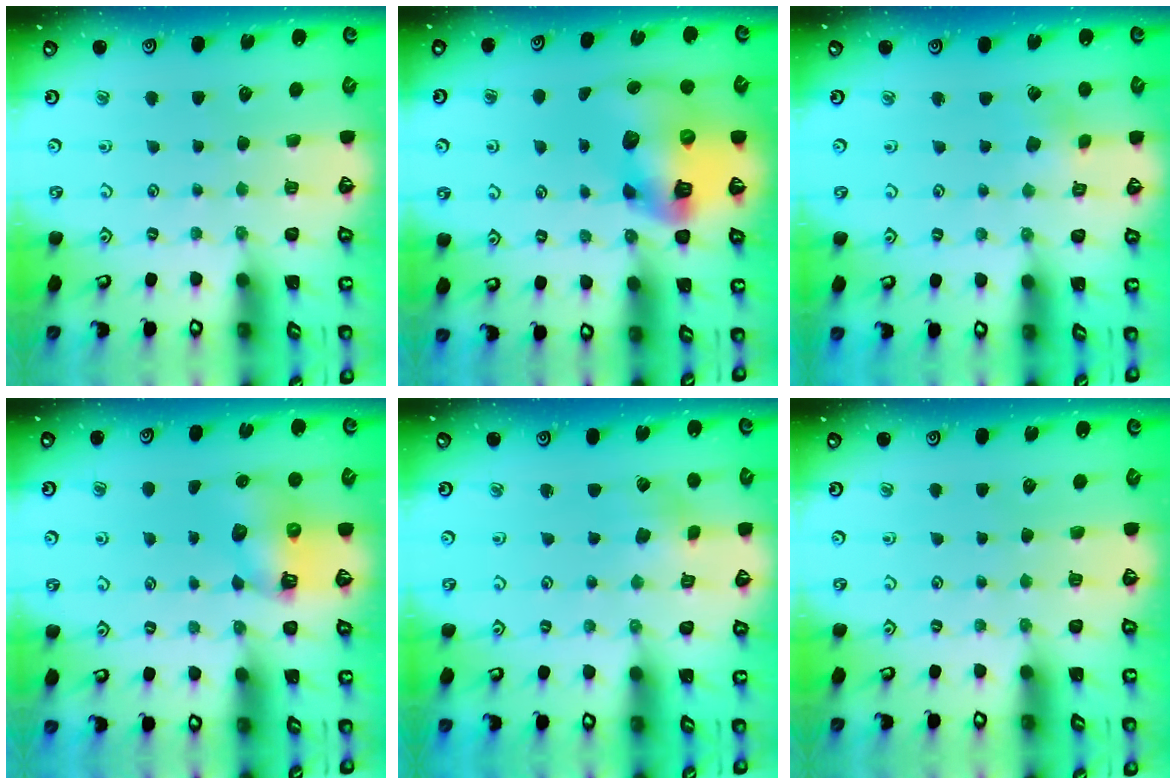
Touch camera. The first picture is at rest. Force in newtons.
{"total": 15.9, "press": 15.7, "slide": 2.4}
{"total": 2.4, "press": 2.4, "slide": 0.3}
{"total": 7.3, "press": 7.2, "slide": 0.8}
{"total": 2.6, "press": 2.6, "slide": 0.5}
{"total": 0.0}